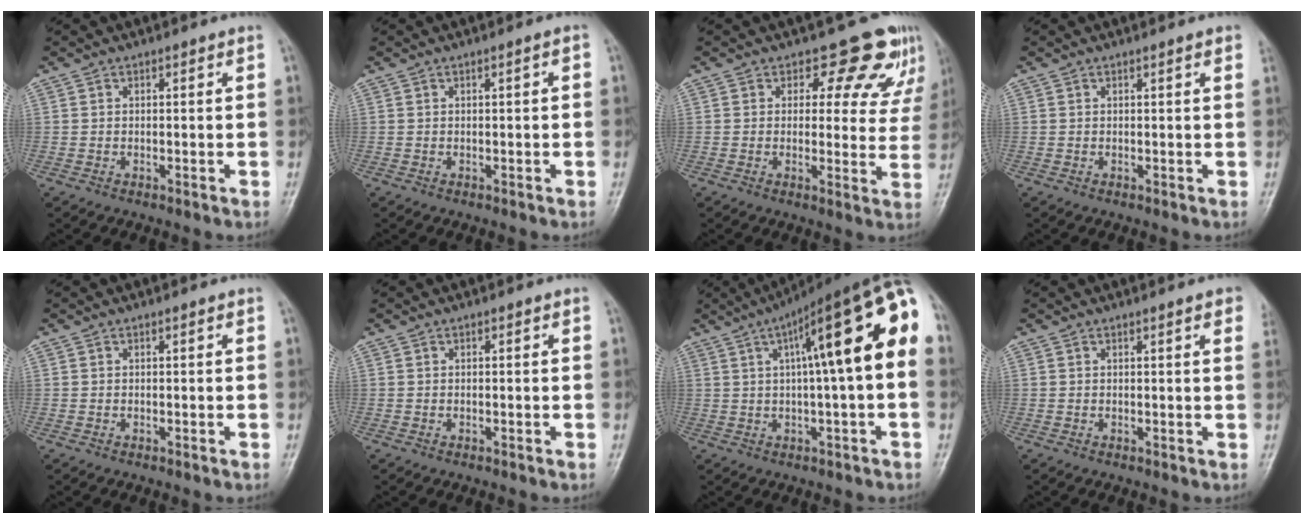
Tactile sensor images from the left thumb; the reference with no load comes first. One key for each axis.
{"total": 1.2, "fx": 0.0, "fy": 0.3, "fz": 1.1, "tx": -0.017, "ty": 0.003, "tz": 0.000}
{"total": 10.1, "fx": 7.1, "fy": 5.6, "fz": 4.5, "tx": -0.005, "ty": -0.038, "tz": 0.065}
{"total": 1.2, "fx": 0.7, "fy": 0.1, "fz": 0.9, "tx": -0.009, "ty": 0.004, "tz": 0.006}
{"total": 0.0}
{"total": 0.0}
{"total": 19.0, "fx": 3.4, "fy": 4.0, "fz": 18.3, "tx": -0.264, "ty": 0.042, "tz": 0.043}
{"total": 3.7, "fx": 2.3, "fy": 0.4, "fz": 2.8, "tx": -0.026, "ty": 0.003, "tz": 0.020}